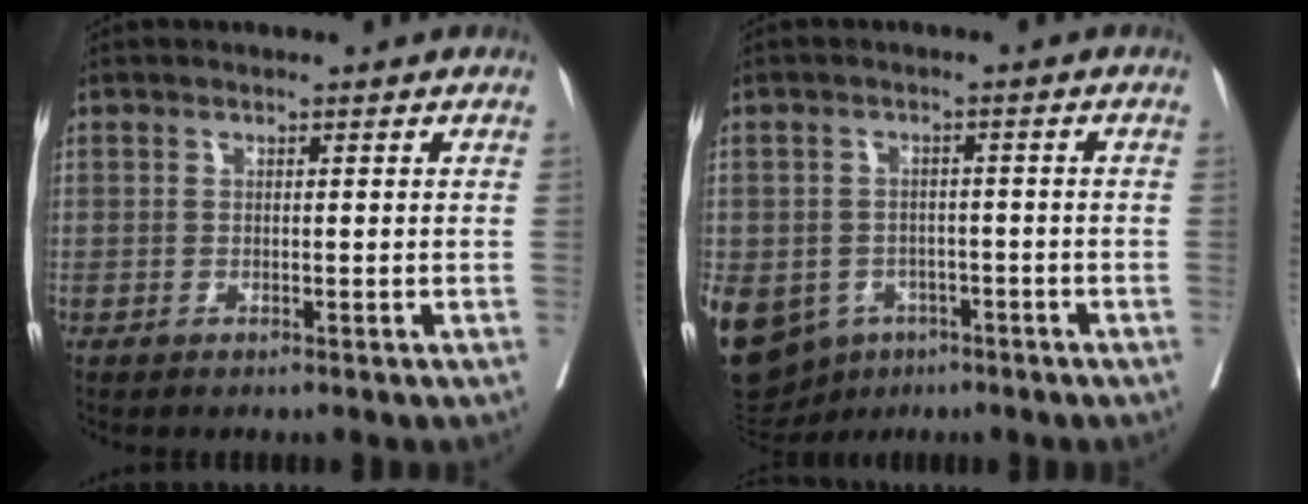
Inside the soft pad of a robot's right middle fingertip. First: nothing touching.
{"total": 22.1, "force": [-9.6, 17.6, 9.3], "torque": [-0.306, -0.010, -0.130]}